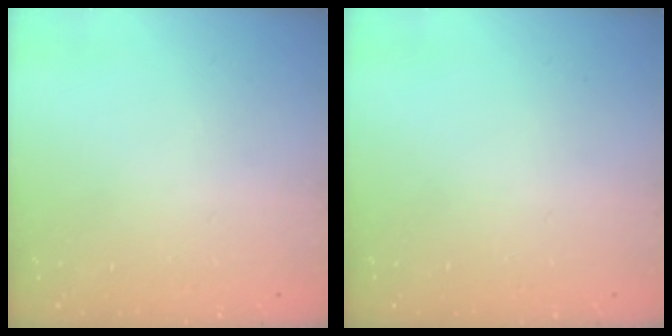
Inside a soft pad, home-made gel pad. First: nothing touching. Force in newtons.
{"total": 0.0}